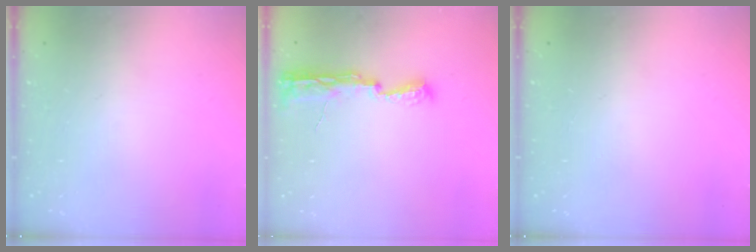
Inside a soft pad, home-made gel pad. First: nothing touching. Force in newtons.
{"total": 10.6, "press": 9.1, "slide": 5.5}
{"total": 0.0}